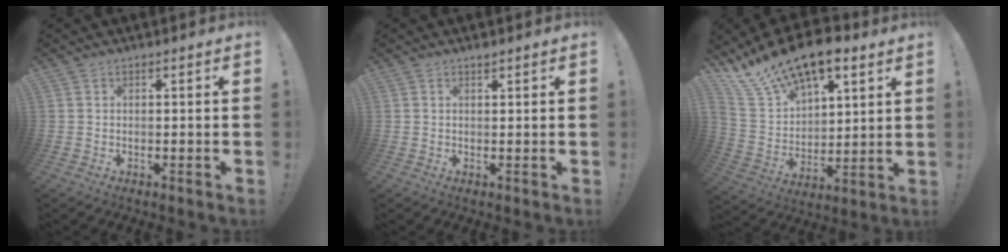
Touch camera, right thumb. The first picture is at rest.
{"total": 1.0, "force": [0.9, 0.0, 0.2], "torque": [0.004, -0.005, 0.017]}
{"total": 17.0, "force": [13.3, 7.5, 7.6], "torque": [-0.150, -0.095, 0.247]}